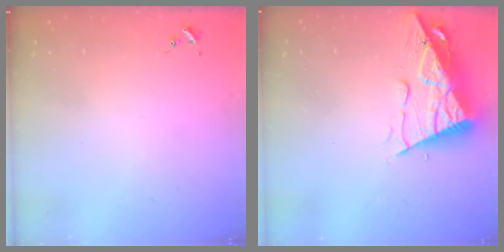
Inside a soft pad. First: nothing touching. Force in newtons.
{"total": 11.7, "press": 11.6, "slide": 1.4}